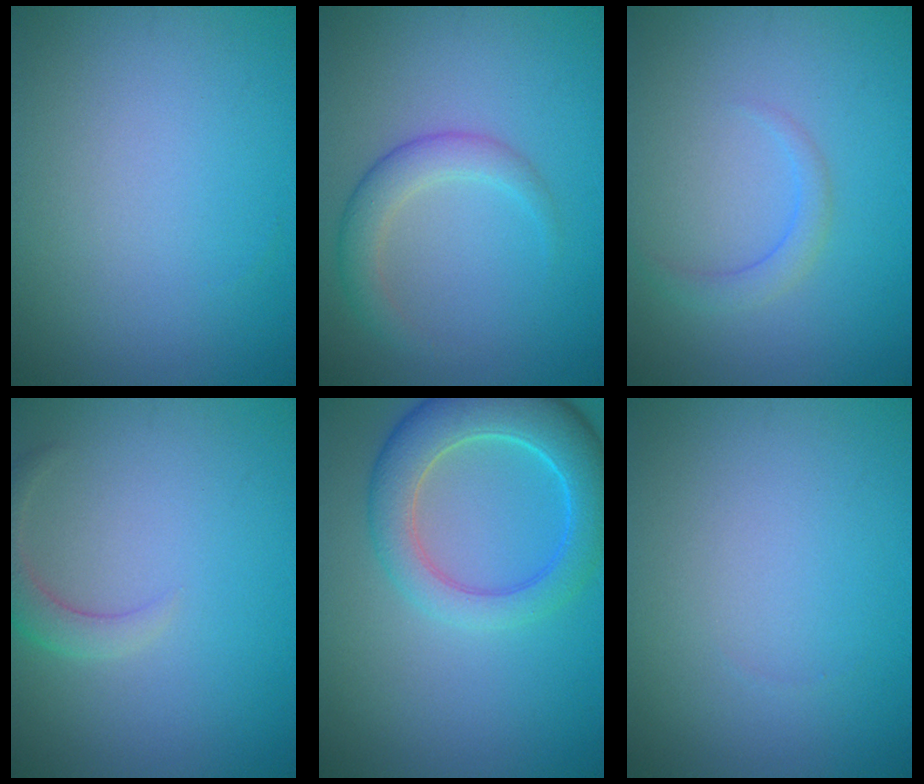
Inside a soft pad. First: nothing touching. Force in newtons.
{"total": 2.8, "press": 2.8, "slide": 0.1}
{"total": 1.5, "press": 1.5, "slide": 0.1}
{"total": 2.2, "press": 2.2, "slide": 0.2}
{"total": 6.3, "press": 6.3, "slide": 0.3}
{"total": 0.0}